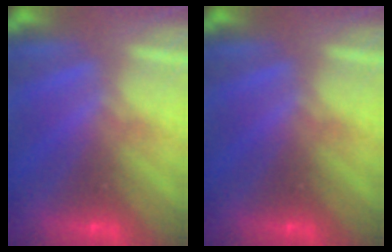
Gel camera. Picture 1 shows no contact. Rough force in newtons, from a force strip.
{"total": 0.0}